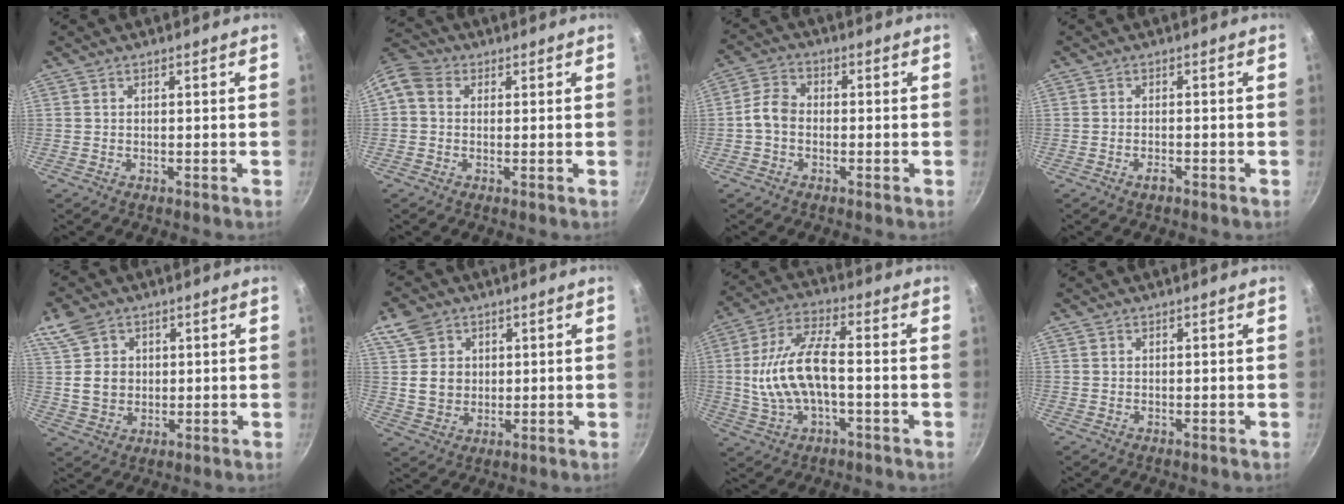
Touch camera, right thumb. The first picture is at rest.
{"total": 6.5, "force": [0.9, 5.4, 3.5], "torque": [-0.070, 0.019, 0.000]}
{"total": 4.8, "force": [-1.0, 3.6, 3.0], "torque": [-0.051, 0.022, -0.033]}
{"total": 1.4, "force": [-0.9, 0.5, 1.0], "torque": [-0.021, 0.007, -0.019]}
{"total": 8.7, "force": [3.2, 6.8, 4.3], "torque": [-0.059, -0.017, 0.062]}
{"total": 8.8, "force": [3.4, 7.3, 3.6], "torque": [-0.032, -0.015, 0.067]}
{"total": 13.3, "force": [-1.3, 6.0, 11.8], "torque": [-0.233, 0.028, -0.030]}
{"total": 0.6, "force": [0.3, 0.5, 0.1], "torque": [0.001, 0.000, 0.002]}